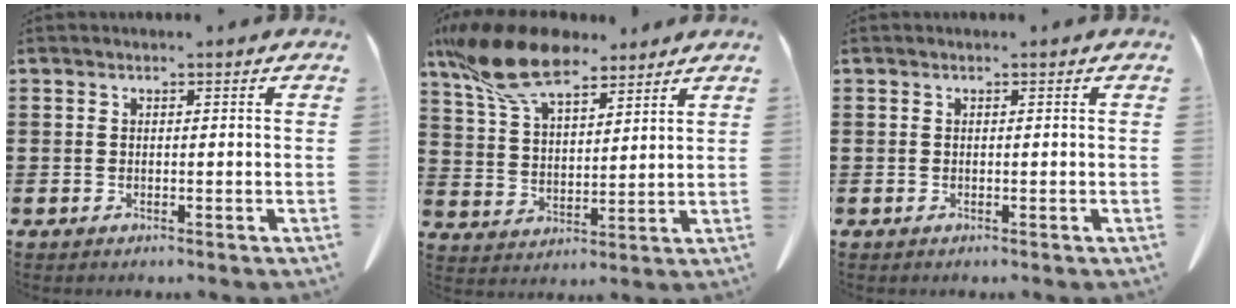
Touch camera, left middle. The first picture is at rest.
{"total": 13.4, "force": [10.3, 4.1, 7.5], "torque": [-0.182, -0.024, 0.188]}
{"total": 0.0}